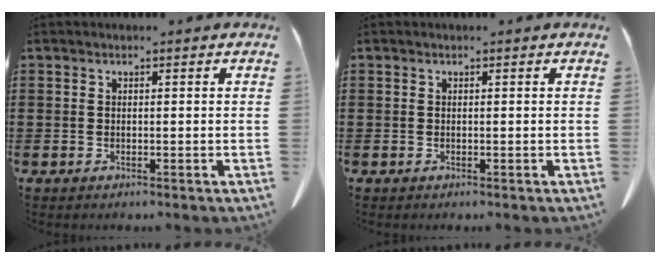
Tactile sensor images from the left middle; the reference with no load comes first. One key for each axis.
{"total": 0.0}